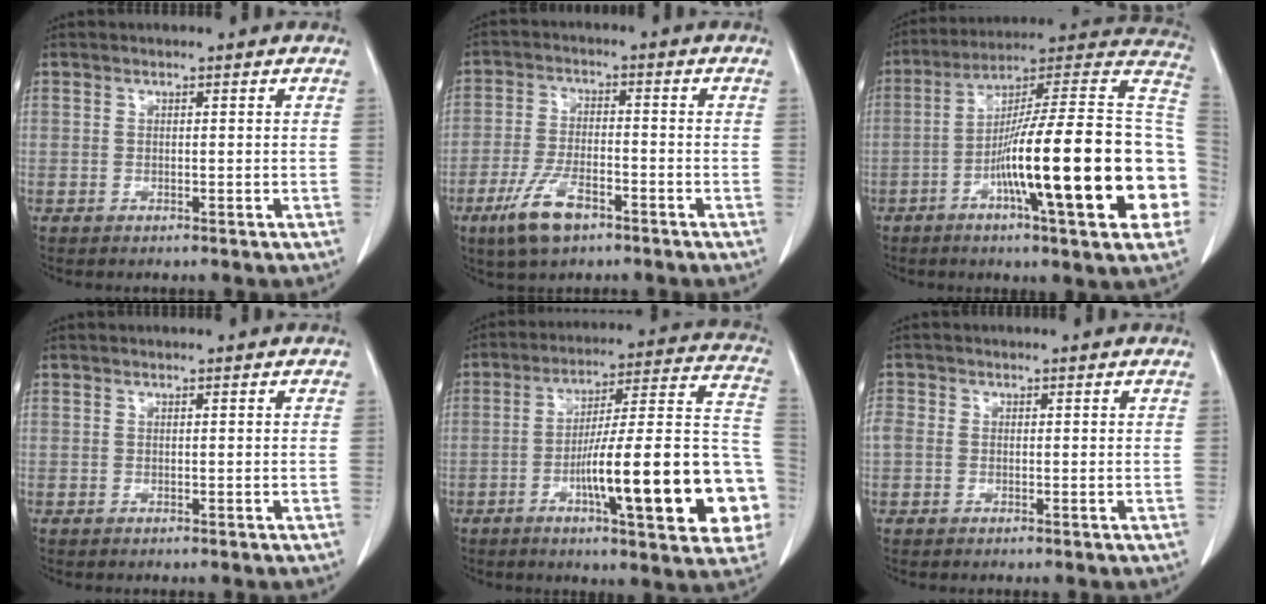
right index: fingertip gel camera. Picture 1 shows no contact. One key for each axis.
{"total": 7.8, "fx": -4.7, "fy": 2.9, "fz": 5.6, "tx": -0.118, "ty": -0.008, "tz": -0.082}
{"total": 28.0, "fx": -6.1, "fy": 2.4, "fz": 27.2, "tx": -0.314, "ty": 0.009, "tz": -0.104}
{"total": 0.0}
{"total": 24.0, "fx": -6.9, "fy": 3.5, "fz": 22.8, "tx": -0.243, "ty": 0.025, "tz": -0.090}
{"total": 2.1, "fx": 0.0, "fy": 1.8, "fz": 1.1, "tx": -0.036, "ty": 0.014, "tz": 0.001}